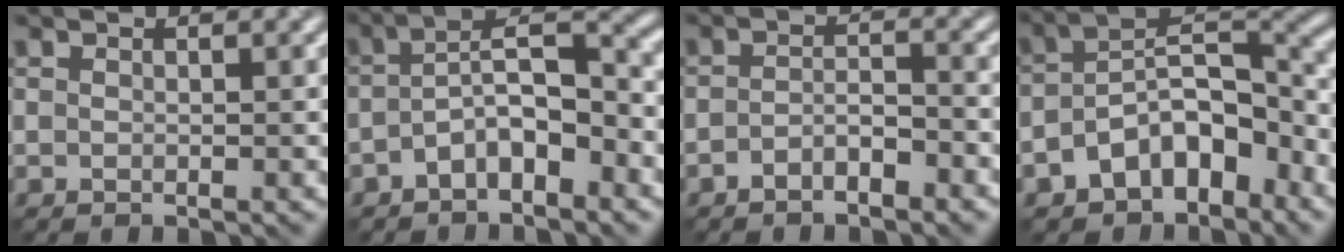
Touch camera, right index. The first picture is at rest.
{"total": 5.3, "force": [-2.2, 2.0, 4.4], "torque": [-0.078, 0.018, -0.045]}
{"total": 2.2, "force": [-1.4, 0.7, 1.6], "torque": [-0.031, 0.010, -0.029]}
{"total": 7.4, "force": [-3.9, 4.1, 4.8], "torque": [-0.060, 0.017, -0.083]}